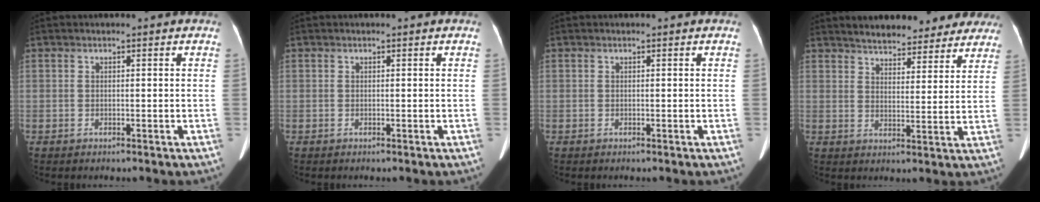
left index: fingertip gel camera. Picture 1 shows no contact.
{"total": 0.0}
{"total": 0.0}
{"total": 16.8, "force": [14.7, 5.1, 6.2], "torque": [-0.073, -0.009, 0.181]}